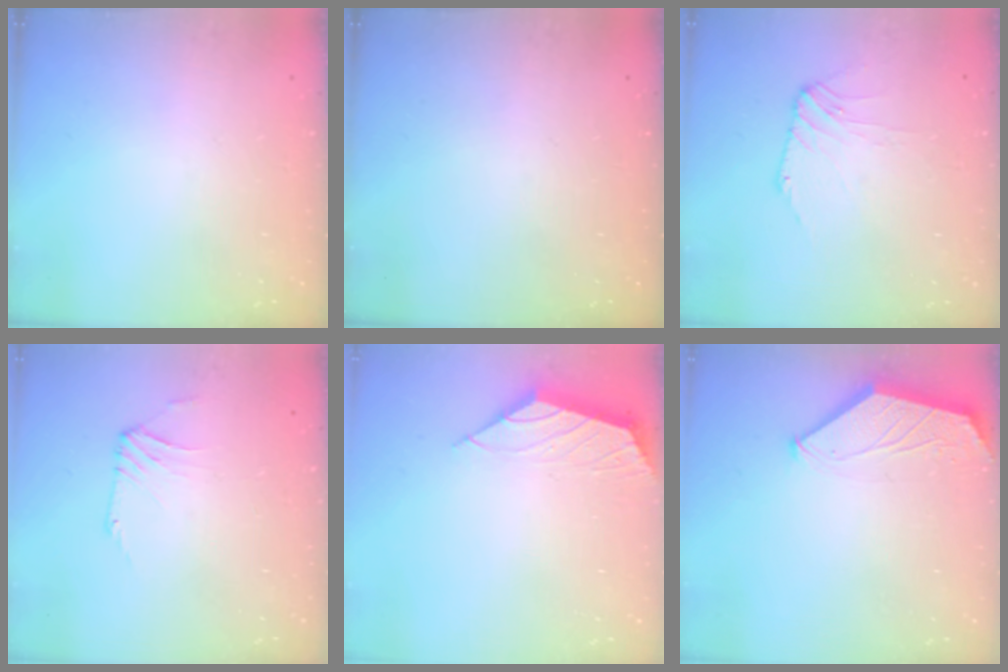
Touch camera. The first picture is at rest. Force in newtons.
{"total": 0.0}
{"total": 2.4, "press": 2.3, "slide": 0.5}
{"total": 1.0, "press": 0.8, "slide": 0.5}
{"total": 2.0, "press": 2.0, "slide": 0.5}
{"total": 1.6, "press": 1.6, "slide": 0.4}